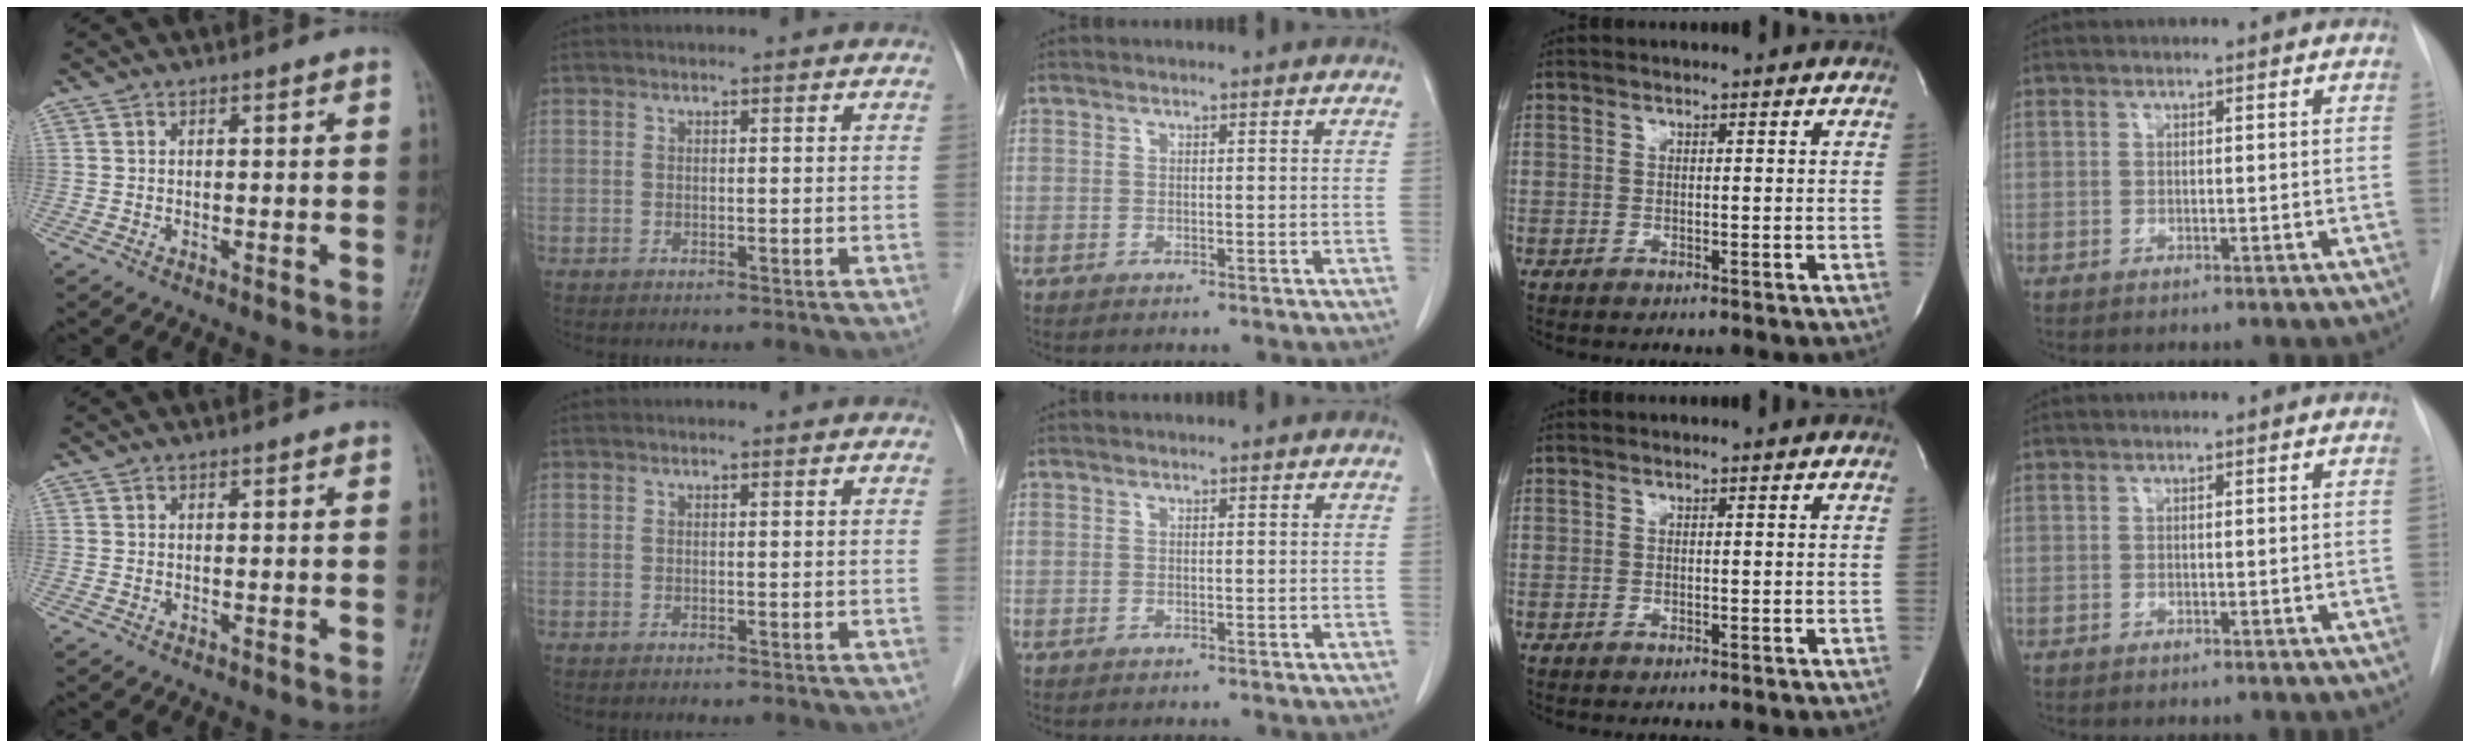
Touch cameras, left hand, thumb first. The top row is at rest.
{}